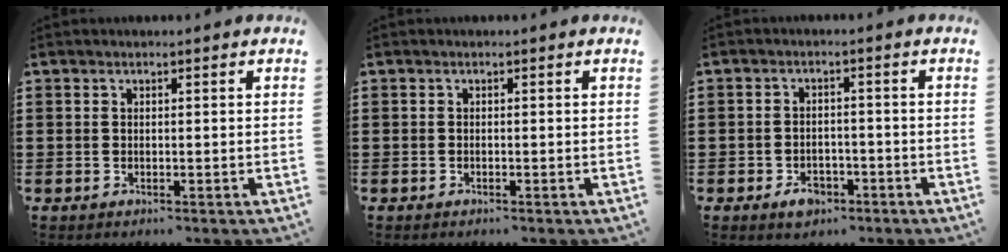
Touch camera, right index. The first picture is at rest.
{"total": 0.0}
{"total": 3.1, "force": [-2.0, 2.0, 1.4], "torque": [-0.019, -0.001, -0.040]}